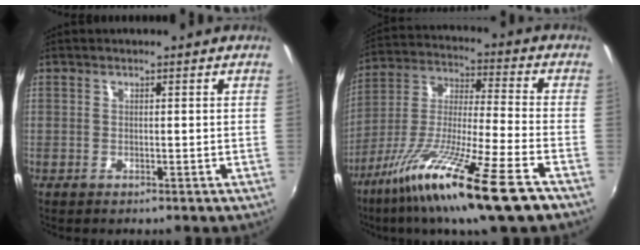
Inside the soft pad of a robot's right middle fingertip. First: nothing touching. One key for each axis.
{"total": 19.8, "fx": -12.4, "fy": 0.8, "fz": 15.4, "tx": -0.292, "ty": -0.050, "tz": -0.222}